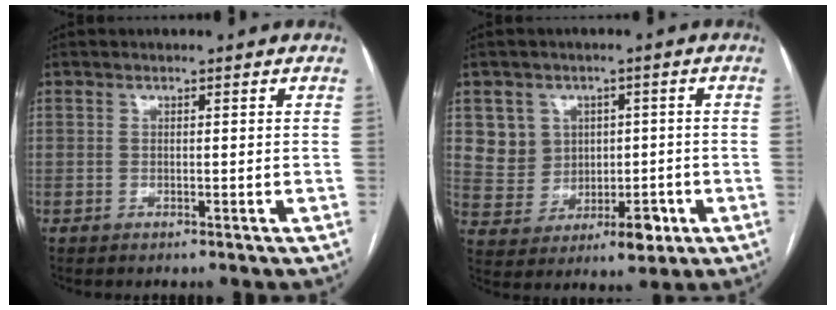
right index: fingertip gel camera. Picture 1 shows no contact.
{"total": 1.1, "force": [-0.3, 0.7, 0.7], "torque": [-0.011, 0.006, -0.003]}